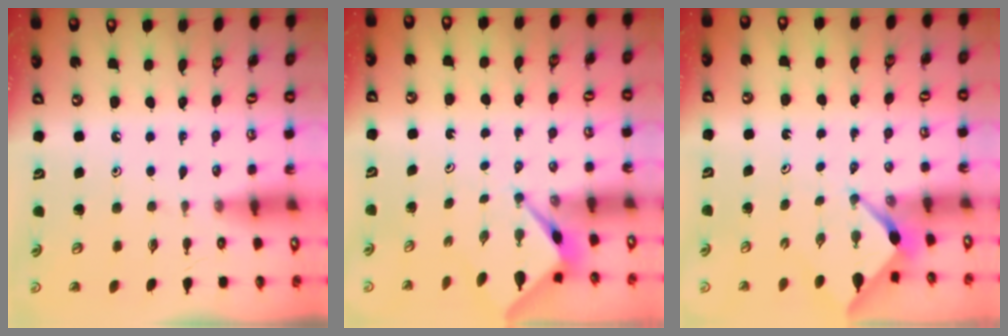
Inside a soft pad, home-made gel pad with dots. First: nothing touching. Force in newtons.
{"total": 2.6, "press": 2.6, "slide": 0.1}
{"total": 2.6, "press": 2.6, "slide": 0.3}